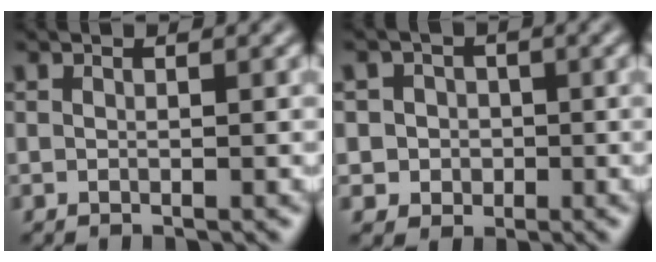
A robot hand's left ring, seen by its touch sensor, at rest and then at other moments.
{"total": 3.6, "force": [0.2, 3.5, 0.9], "torque": [0.006, 0.018, -0.005]}